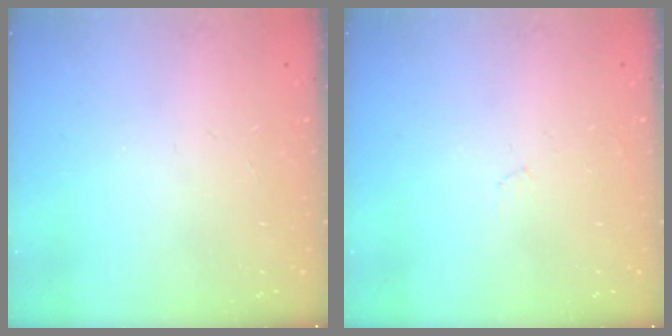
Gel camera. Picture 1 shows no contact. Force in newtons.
{"total": 2.7, "press": 2.6, "slide": 0.4}